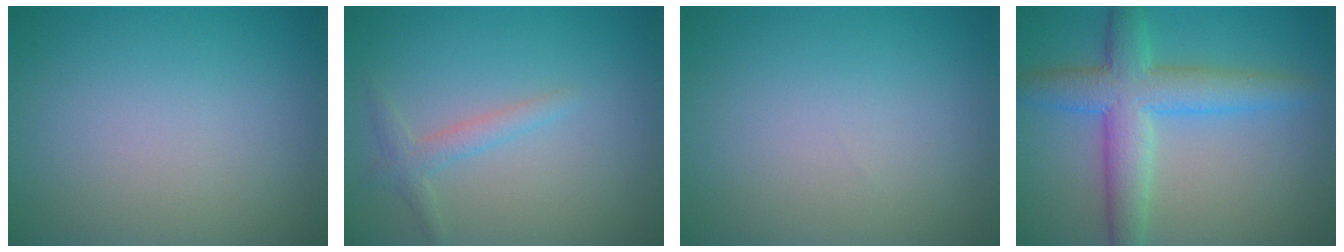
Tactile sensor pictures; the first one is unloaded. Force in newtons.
{"total": 1.7, "press": 1.7, "slide": 0.1}
{"total": 0.0}
{"total": 6.3, "press": 6.3, "slide": 0.1}